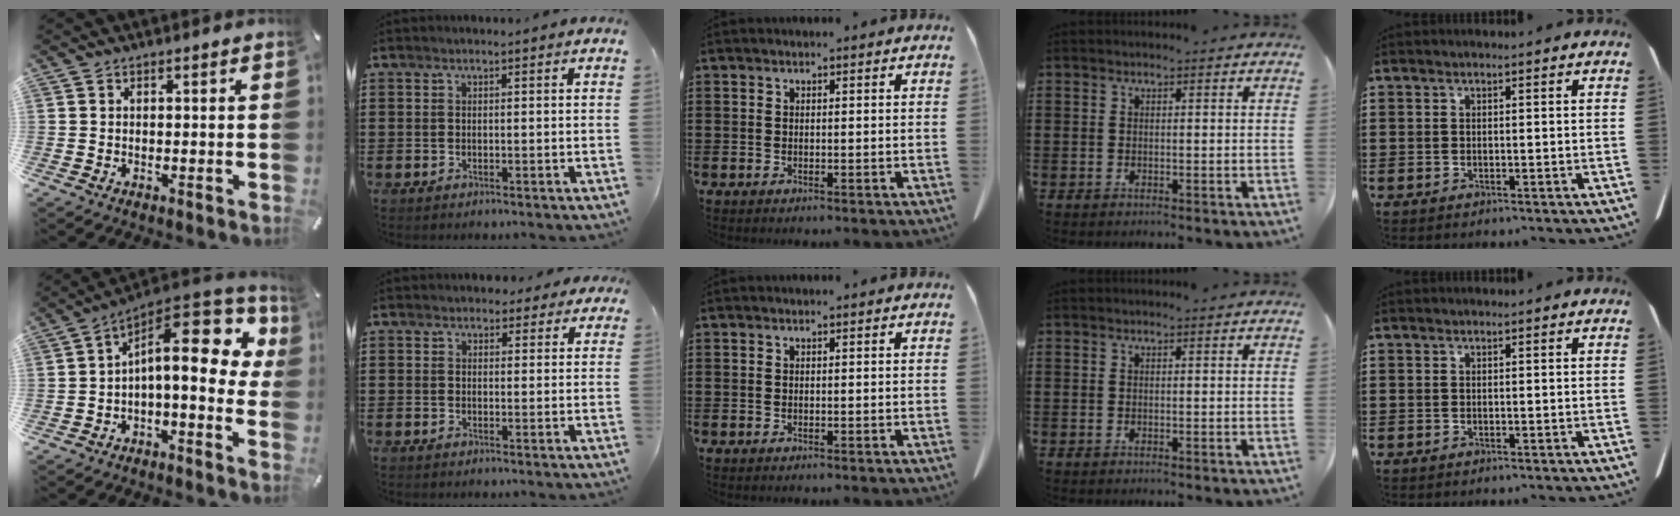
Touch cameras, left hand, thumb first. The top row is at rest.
{"thumb": {"total": 16.7, "force": [4.8, 7.4, 14.2], "torque": [-0.205, -0.046, 0.083]}, "index": {"total": 2.3, "force": [1.7, 1.5, 0.2], "torque": [-0.006, 0.006, 0.030]}}